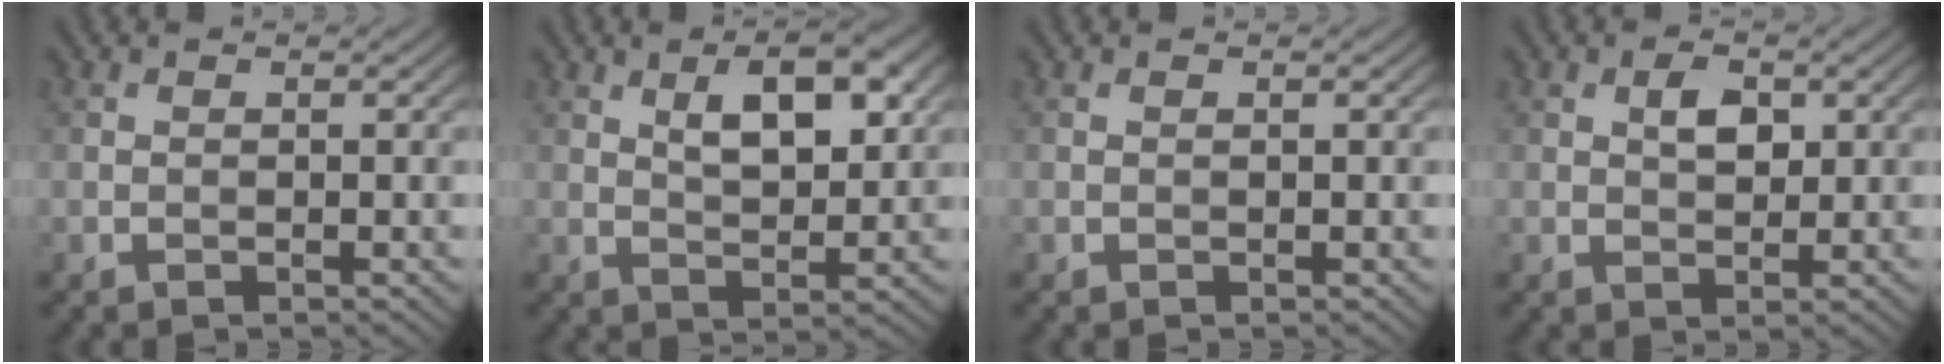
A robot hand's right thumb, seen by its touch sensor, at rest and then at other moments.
{"total": 7.2, "force": [2.8, 3.2, 5.8], "torque": [-0.091, 0.006, 0.045]}
{"total": 0.0}
{"total": 2.9, "force": [0.9, 1.7, 2.2], "torque": [-0.039, 0.000, 0.014]}